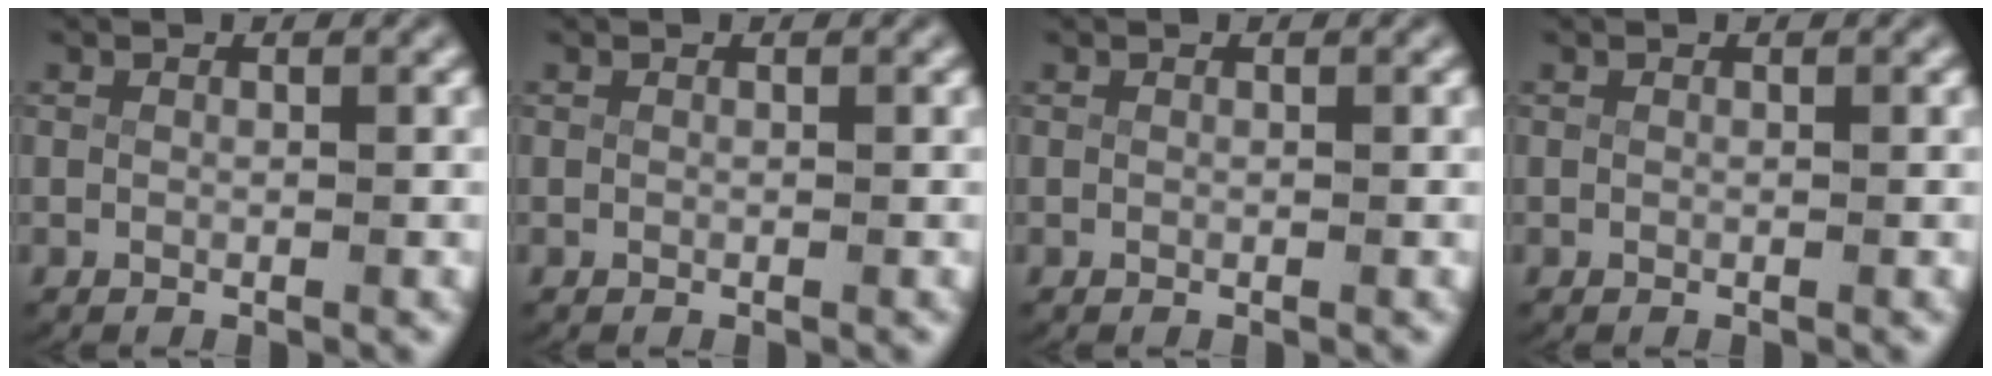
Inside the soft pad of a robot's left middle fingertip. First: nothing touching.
{"total": 0.0}
{"total": 0.0}
{"total": 0.0}